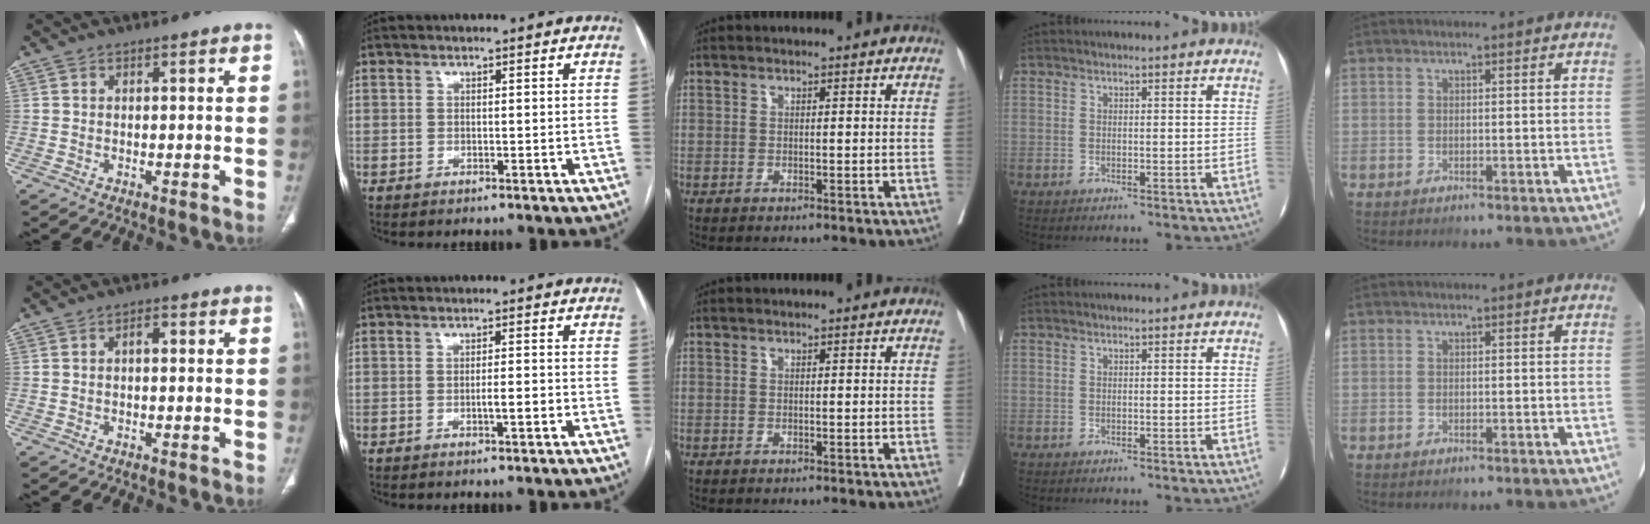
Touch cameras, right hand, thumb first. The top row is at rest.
{"thumb": {"total": 1.8, "force": [0.2, 0.9, 1.5], "torque": [-0.021, 0.003, -0.002]}, "index": {"total": 2.4, "force": [-0.8, 0.2, 2.2], "torque": [-0.040, 0.000, -0.013]}}